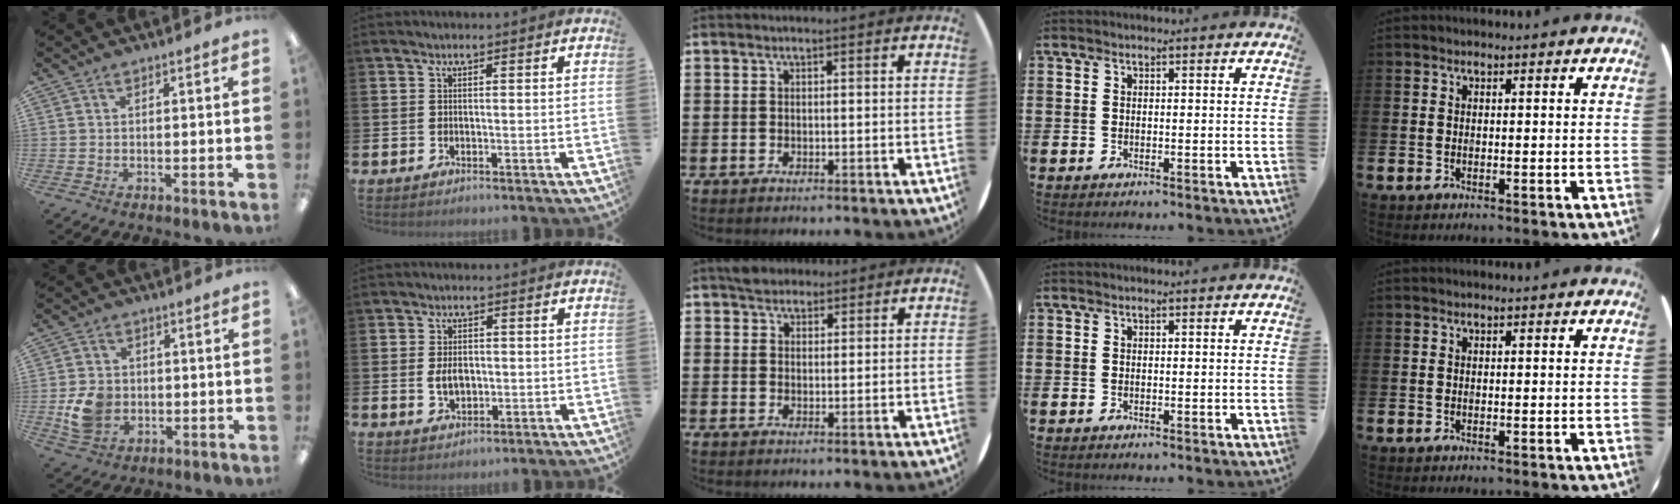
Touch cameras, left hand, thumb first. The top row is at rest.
{"thumb": {"total": 7.8, "force": [-1.3, 6.6, 4.0], "torque": [-0.074, 0.009, -0.019]}, "index": {"total": 3.1, "force": [0.0, 2.1, 2.3], "torque": [-0.022, -0.002, -0.006]}, "middle": {"total": 2.7, "force": [2.3, 1.3, 0.2], "torque": [-0.001, 0.006, 0.045]}}